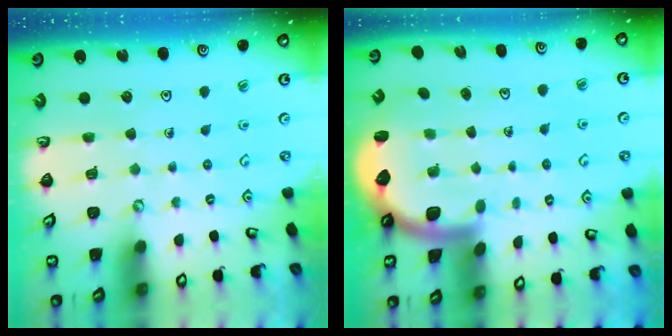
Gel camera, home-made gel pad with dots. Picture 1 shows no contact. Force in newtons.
{"total": 2.3, "press": 2.3, "slide": 0.4}